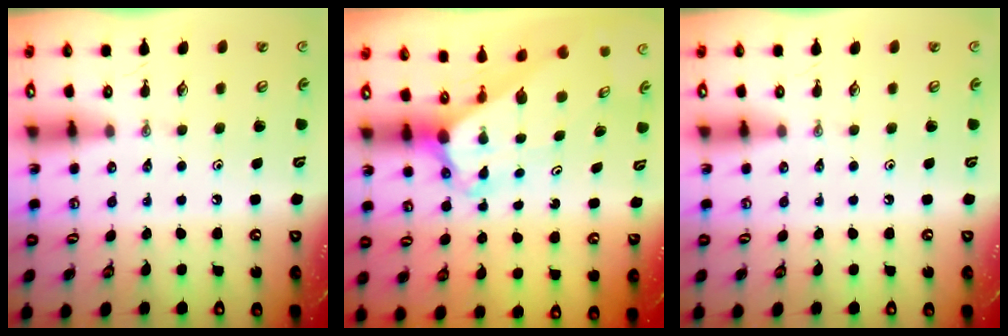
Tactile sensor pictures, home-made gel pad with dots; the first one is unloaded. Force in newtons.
{"total": 3.6, "press": 3.6, "slide": 0.3}
{"total": 0.0}